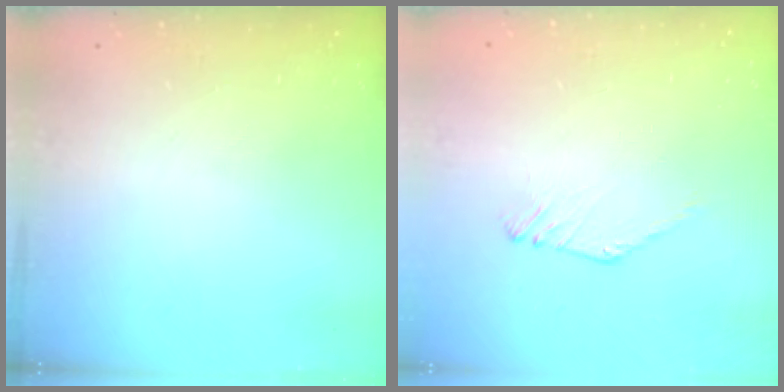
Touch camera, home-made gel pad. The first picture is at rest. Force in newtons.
{"total": 0.0}